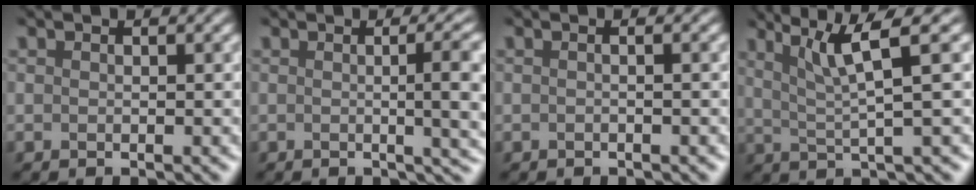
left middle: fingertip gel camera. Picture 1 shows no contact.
{"total": 6.5, "force": [-0.1, 1.9, 6.2], "torque": [-0.051, 0.010, 0.002]}
{"total": 0.9, "force": [0.1, 0.5, 0.8], "torque": [-0.001, -0.001, -0.013]}
{"total": 4.5, "force": [2.6, 0.0, 3.8], "torque": [-0.076, 0.015, 0.057]}